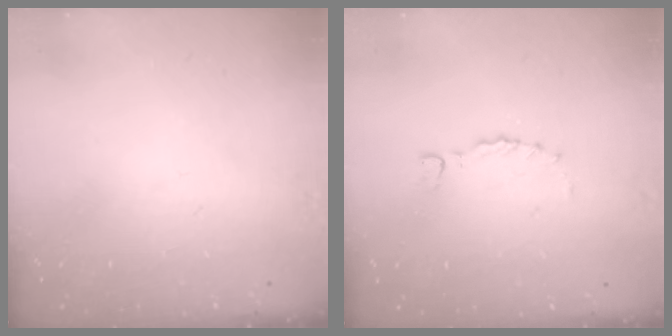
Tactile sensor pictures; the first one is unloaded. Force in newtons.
{"total": 0.0}